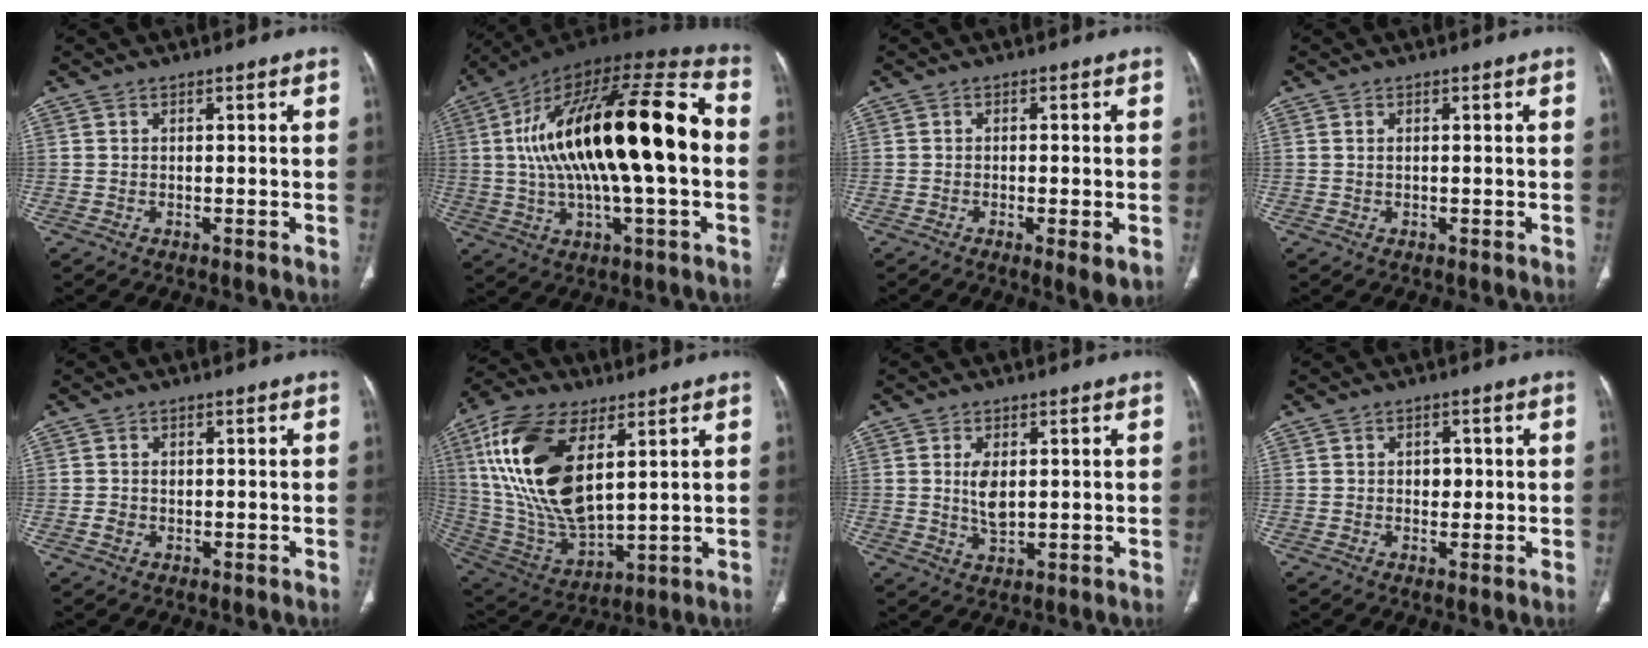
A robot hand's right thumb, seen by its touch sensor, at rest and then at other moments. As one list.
[{"total": 30.7, "force": [1.6, 10.6, 28.8], "torque": [-0.512, 0.038, 0.018]}, {"total": 4.7, "force": [-1.5, 1.0, 4.4], "torque": [-0.070, -0.010, -0.023]}, {"total": 0.6, "force": [0.3, 0.2, 0.5], "torque": [-0.012, 0.003, 0.007]}, {"total": 1.7, "force": [0.0, 1.4, 0.9], "torque": [-0.015, 0.005, 0.004]}, {"total": 22.7, "force": [7.4, 11.0, 18.4], "torque": [-0.366, -0.026, 0.145]}, {"total": 4.8, "force": [0.9, 2.4, 4.0], "torque": [-0.072, -0.010, 0.022]}, {"total": 2.7, "force": [0.2, 2.0, 1.8], "torque": [-0.010, 0.003, 0.002]}]